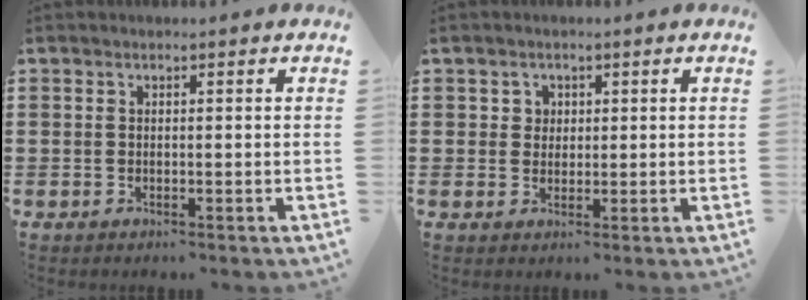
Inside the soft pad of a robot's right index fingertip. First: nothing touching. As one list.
[{"total": 1.9, "force": [0.6, 1.8, 0.2], "torque": [-0.013, 0.009, 0.009]}]